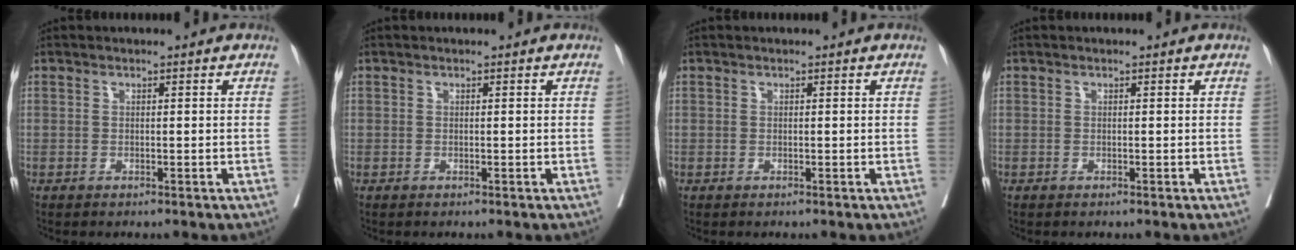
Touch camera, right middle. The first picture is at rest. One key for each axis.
{"total": 0.0}
{"total": 0.0}
{"total": 0.0}